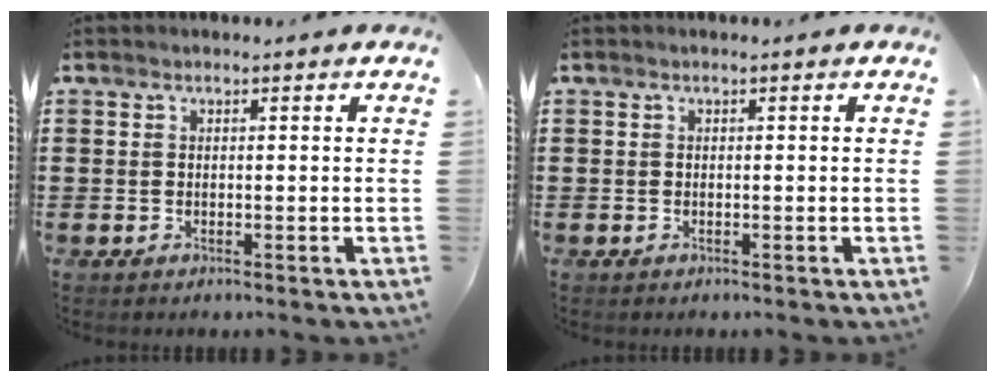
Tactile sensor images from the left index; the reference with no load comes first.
{"total": 0.0}